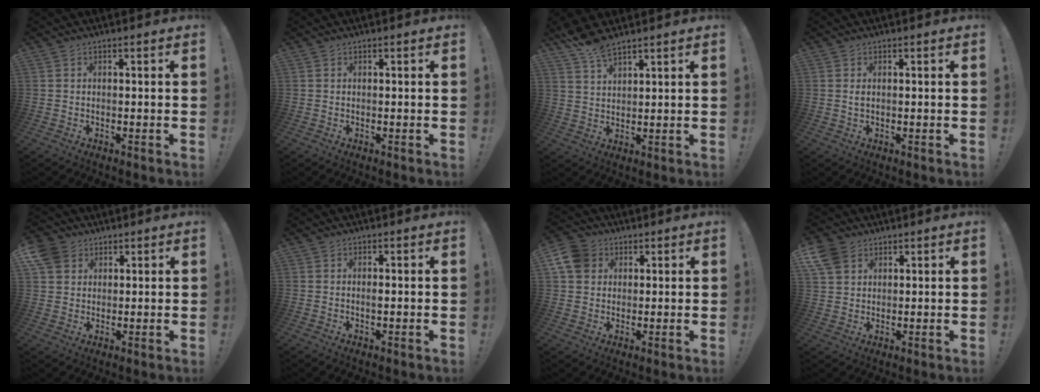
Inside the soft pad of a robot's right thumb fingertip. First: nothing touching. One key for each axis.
{"total": 0.0}
{"total": 6.3, "fx": 5.4, "fy": 1.5, "fz": 2.9, "tx": -0.053, "ty": -0.034, "tz": 0.101}
{"total": 1.0, "fx": 0.1, "fy": 0.5, "fz": 0.9, "tx": -0.014, "ty": 0.000, "tz": 0.001}
{"total": 6.8, "fx": 3.4, "fy": 5.4, "fz": 2.2, "tx": -0.047, "ty": -0.016, "tz": 0.068}
{"total": 0.7, "fx": -0.1, "fy": 0.1, "fz": 0.7, "tx": -0.005, "ty": -0.003, "tz": -0.004}
{"total": 8.6, "fx": 3.3, "fy": 7.3, "fz": 3.3, "tx": -0.067, "ty": -0.009, "tz": 0.069}
{"total": 6.6, "fx": 3.9, "fy": 4.7, "fz": 2.7, "tx": -0.059, "ty": -0.015, "tz": 0.077}